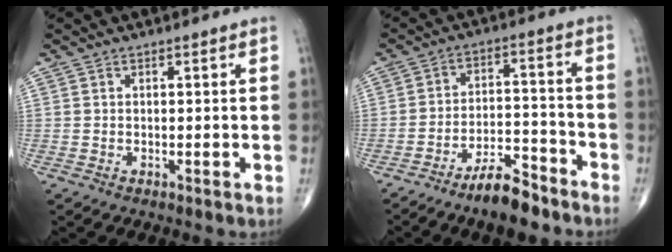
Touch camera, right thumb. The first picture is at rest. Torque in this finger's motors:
{"motor_torque": [1.47, 0.52, 0.58, -0.88, 0.21]}